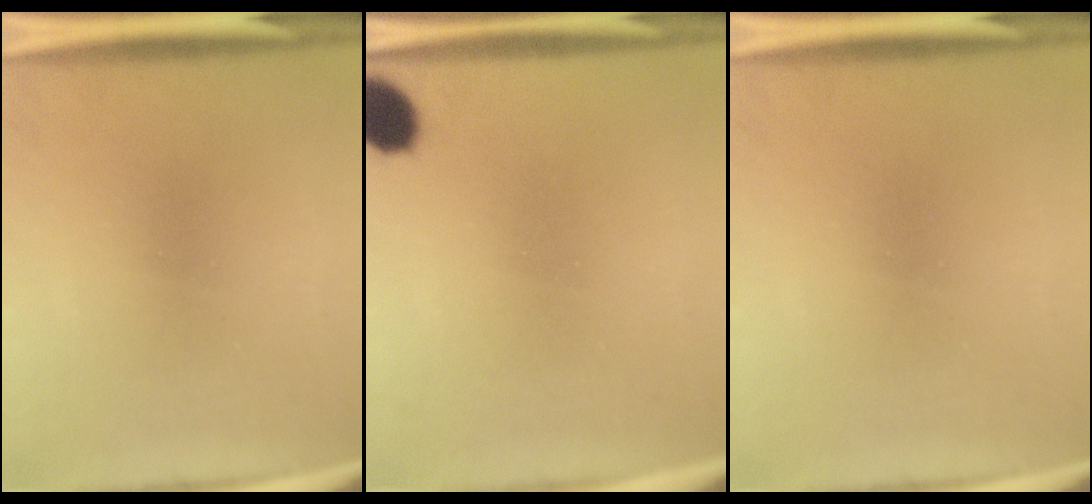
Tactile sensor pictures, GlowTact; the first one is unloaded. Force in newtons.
{"total": 7.0}
{"total": 0.0}